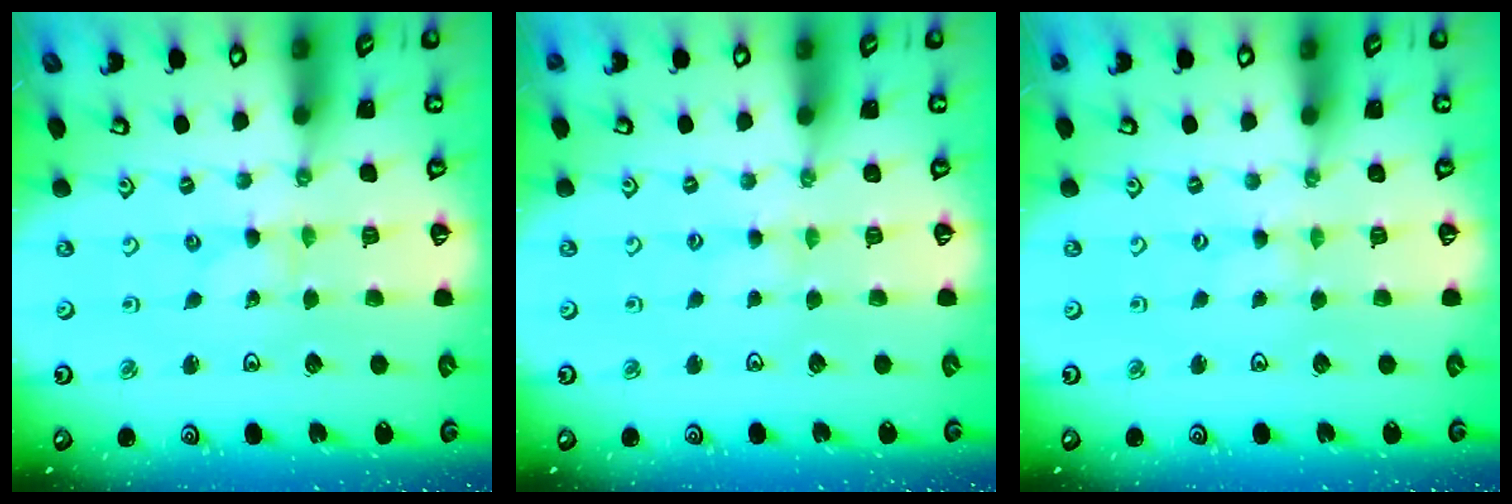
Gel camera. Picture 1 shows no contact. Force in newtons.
{"total": 1.8, "press": 1.8, "slide": 0.4}
{"total": 0.0}